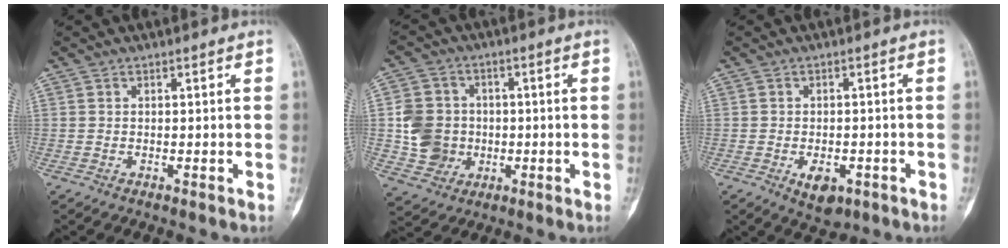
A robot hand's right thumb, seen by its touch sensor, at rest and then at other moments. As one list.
[{"total": 9.5, "force": [-0.6, 8.7, 4.0], "torque": [-0.048, 0.009, -0.008]}, {"total": 4.9, "force": [-2.1, 2.9, 3.4], "torque": [-0.042, 0.005, -0.021]}]